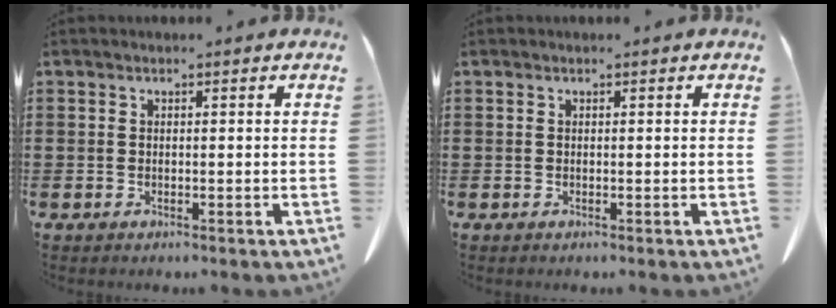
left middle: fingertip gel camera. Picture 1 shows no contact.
{"total": 0.0}